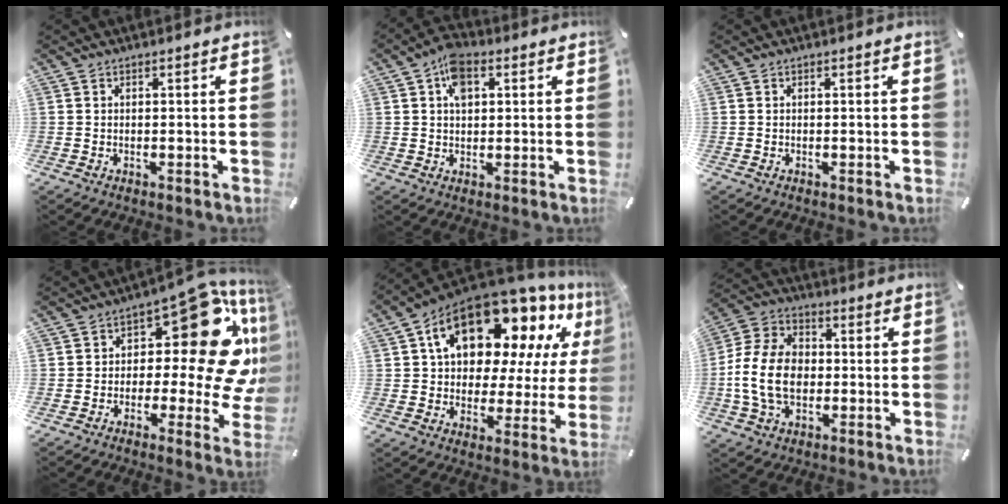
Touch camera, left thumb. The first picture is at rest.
{"total": 6.6, "force": [2.3, 4.5, 4.2], "torque": [-0.058, -0.001, 0.039]}
{"total": 0.0}
{"total": 22.2, "force": [5.8, 11.4, 18.1], "torque": [-0.230, -0.058, 0.099]}
{"total": 20.4, "force": [12.2, 11.3, 11.8], "torque": [-0.200, -0.074, 0.215]}
{"total": 13.7, "force": [-1.9, 10.2, 9.0], "torque": [-0.215, 0.012, -0.035]}